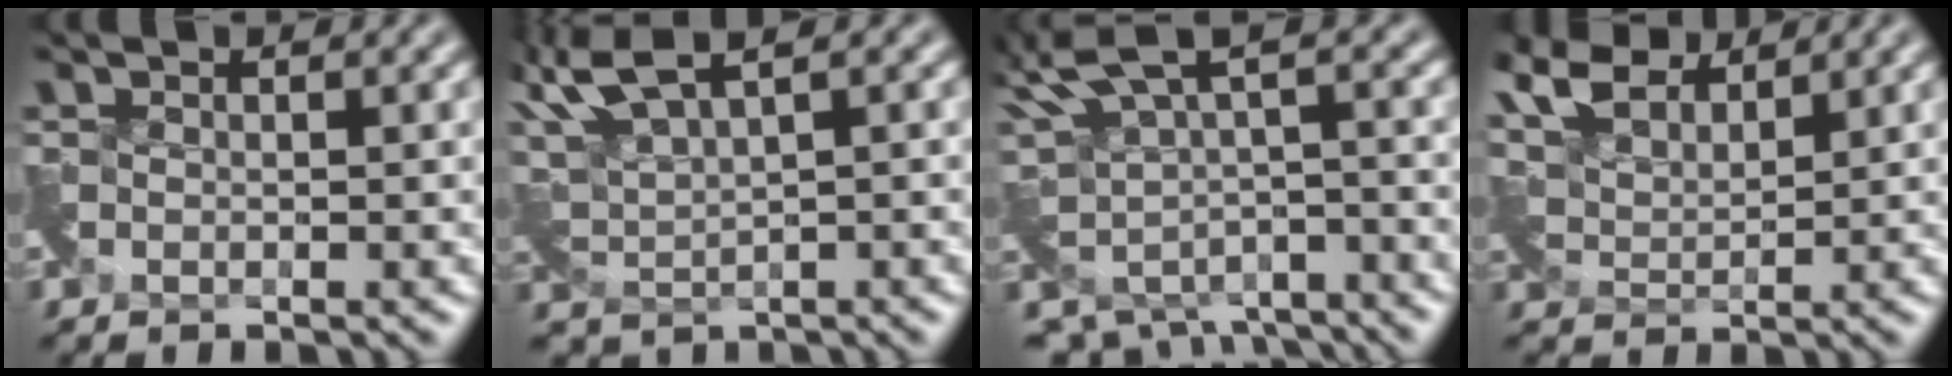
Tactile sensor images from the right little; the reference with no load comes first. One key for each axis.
{"total": 4.6, "fx": 3.6, "fy": 1.4, "fz": 2.5, "tx": -0.072, "ty": 0.009, "tz": 0.074}
{"total": 5.5, "fx": -0.7, "fy": 3.0, "fz": 4.6, "tx": -0.103, "ty": -0.029, "tz": 0.006}
{"total": 6.1, "fx": 5.2, "fy": 2.1, "fz": 2.3, "tx": -0.071, "ty": 0.010, "tz": 0.098}